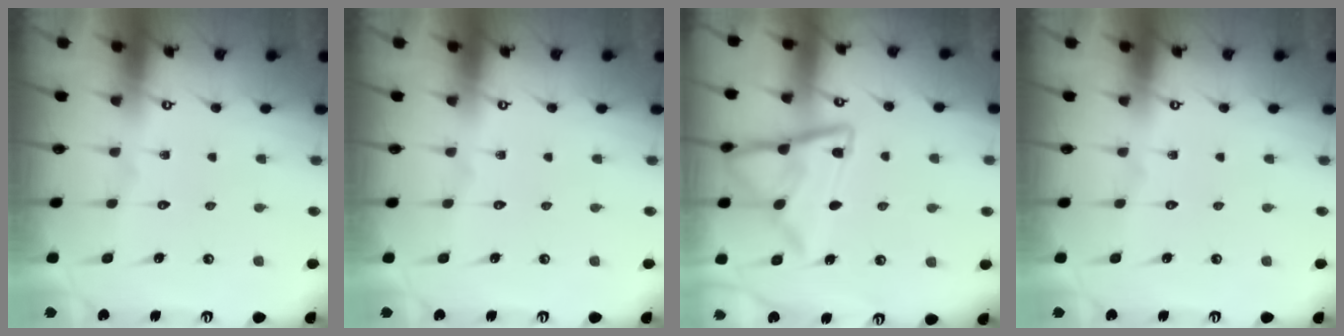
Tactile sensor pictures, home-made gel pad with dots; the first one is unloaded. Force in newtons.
{"total": 0.0}
{"total": 13.9, "press": 13.9, "slide": 1.4}
{"total": 0.0}